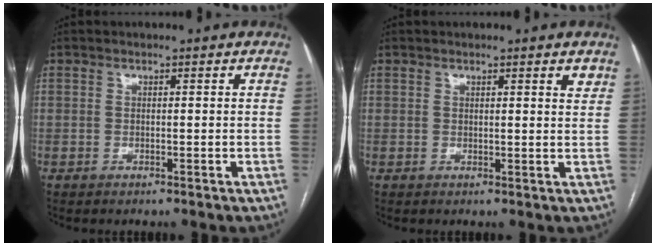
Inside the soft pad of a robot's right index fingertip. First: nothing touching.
{"total": 1.7, "force": [1.3, 0.3, 1.1], "torque": [-0.015, -0.007, 0.014]}